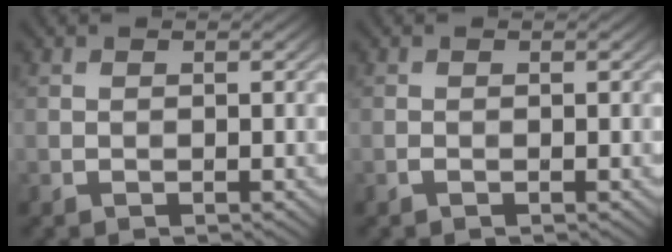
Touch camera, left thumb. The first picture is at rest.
{"total": 0.0}